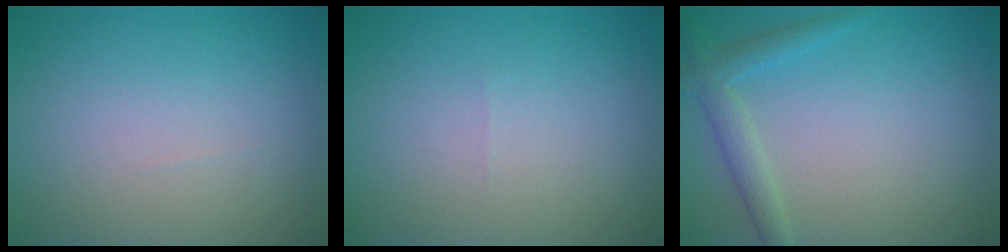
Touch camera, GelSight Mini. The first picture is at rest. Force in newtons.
{"total": 0.0}
{"total": 2.4, "press": 2.4, "slide": 0.2}